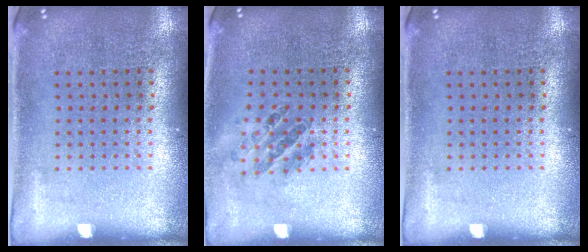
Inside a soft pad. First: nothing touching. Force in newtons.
{"total": 1.0, "press": 0.9, "slide": 0.3}
{"total": 0.0}